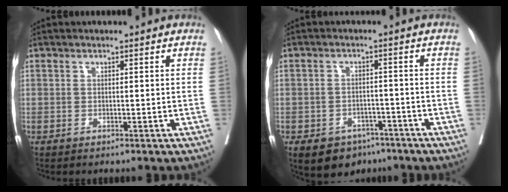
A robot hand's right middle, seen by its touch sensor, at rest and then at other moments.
{"total": 8.2, "force": [-5.4, 5.5, 2.6], "torque": [-0.038, 0.008, -0.075]}